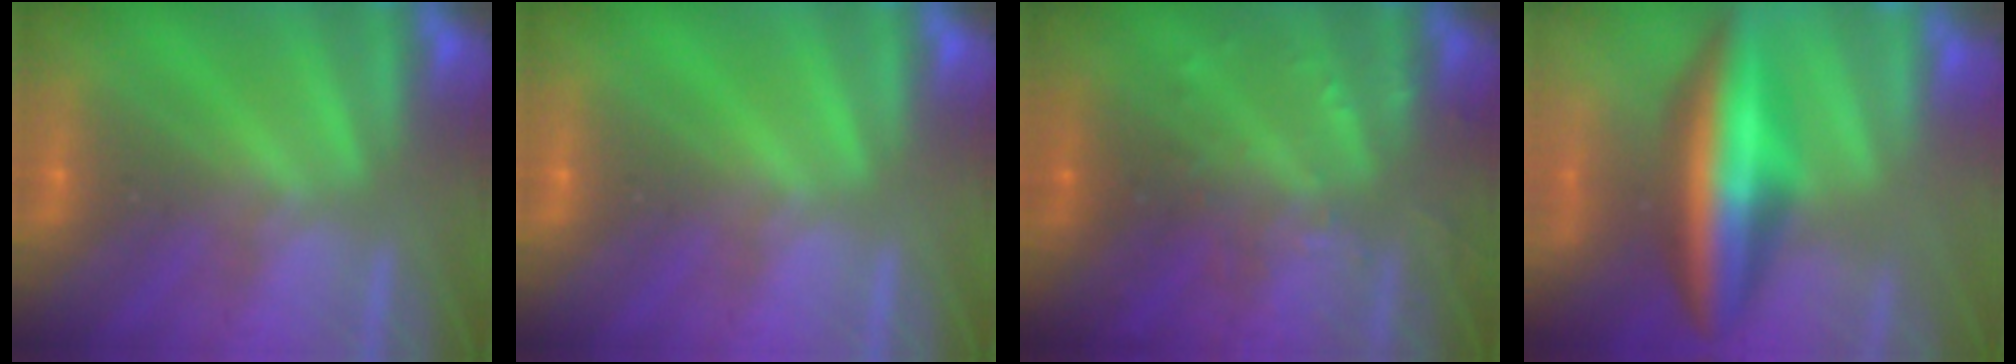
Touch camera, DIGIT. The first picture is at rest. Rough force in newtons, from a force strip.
{"total": 0.0}
{"total": 2.9}
{"total": 9.4}